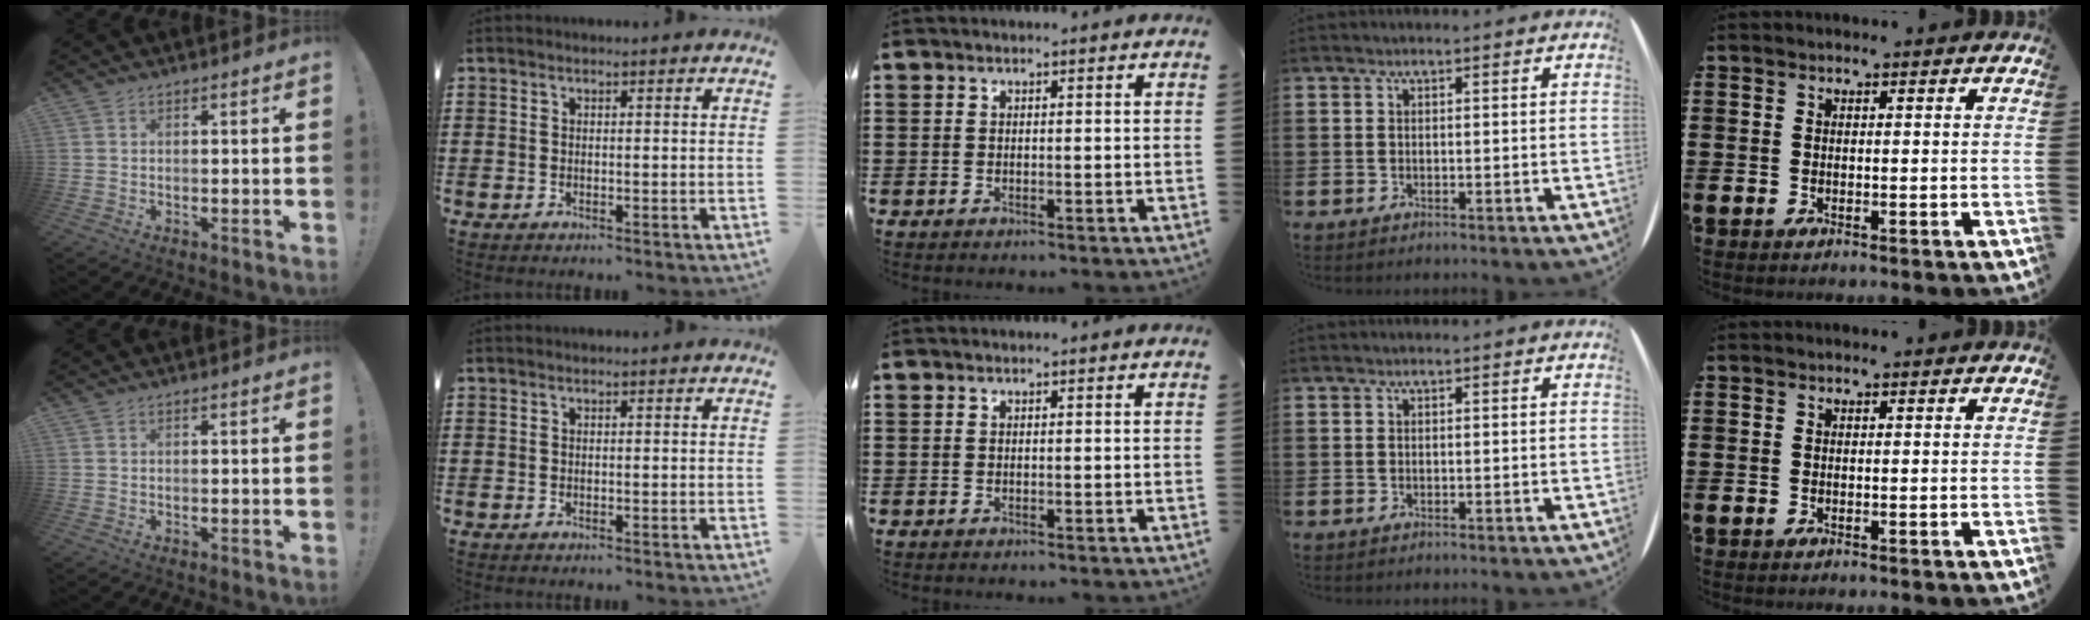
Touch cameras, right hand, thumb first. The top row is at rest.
{}